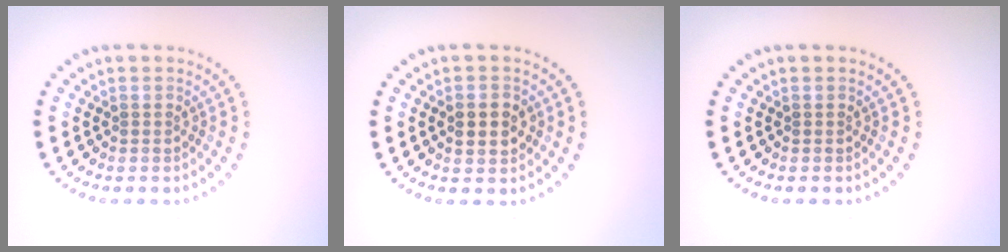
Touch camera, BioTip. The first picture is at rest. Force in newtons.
{"total": 2.5, "press": 2.5, "slide": 0.1}
{"total": 0.0}